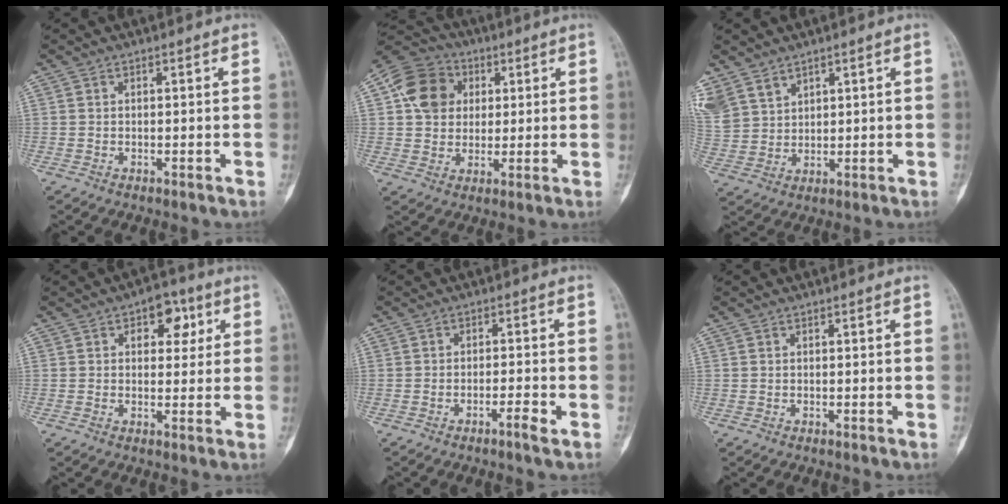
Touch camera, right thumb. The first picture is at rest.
{"total": 11.7, "force": [2.9, 9.9, 5.6], "torque": [-0.078, 0.002, 0.041]}
{"total": 9.2, "force": [6.2, 6.1, 3.0], "torque": [-0.062, -0.011, 0.148]}
{"total": 6.8, "force": [2.5, 4.4, 4.5], "torque": [-0.020, 0.002, 0.025]}
{"total": 2.8, "force": [-1.6, 0.1, 2.3], "torque": [-0.044, 0.009, -0.032]}
{"total": 0.0}